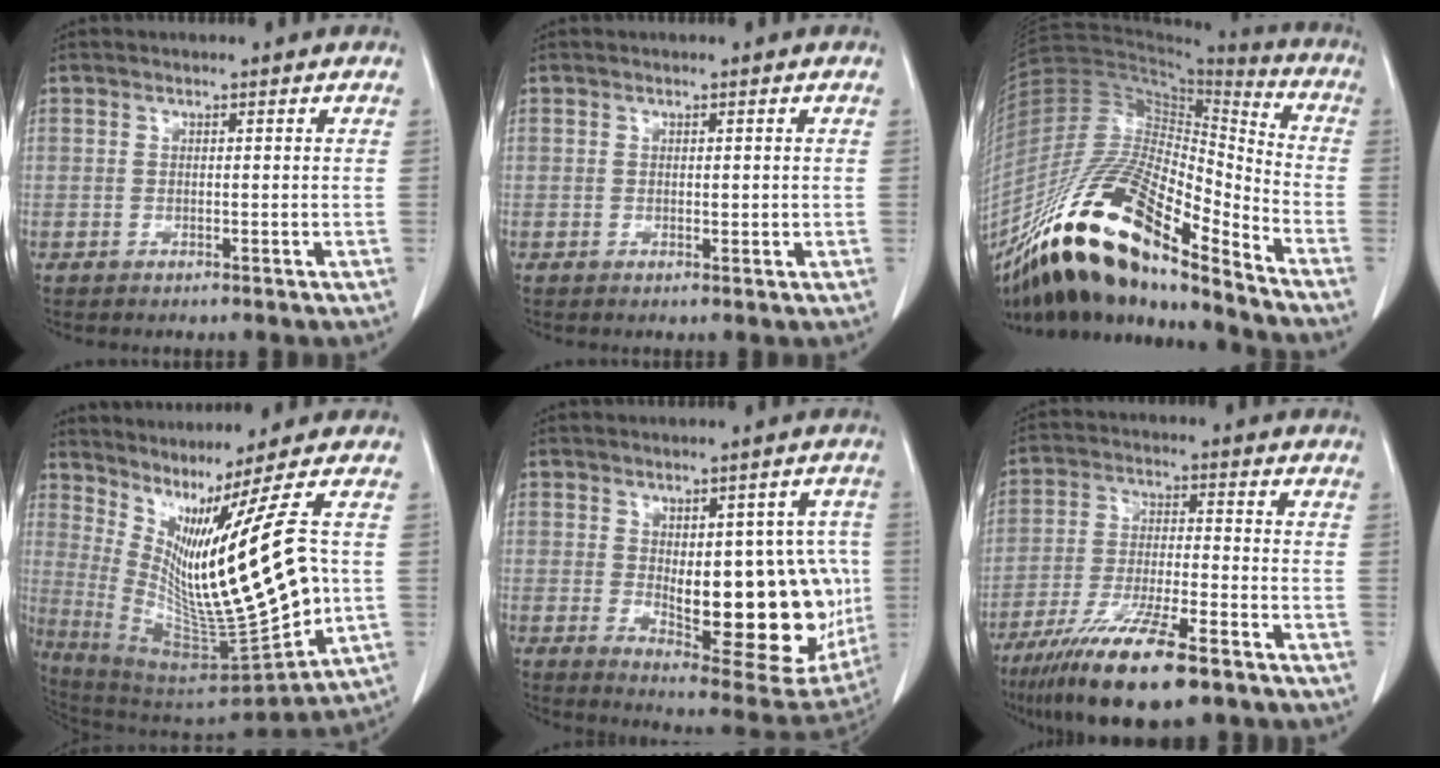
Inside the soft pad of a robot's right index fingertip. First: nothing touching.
{"total": 1.0, "force": [0.1, 0.5, 0.9], "torque": [-0.011, -0.002, 0.004]}
{"total": 24.9, "force": [-16.9, 5.3, 17.5], "torque": [-0.341, -0.012, -0.306]}
{"total": 17.8, "force": [3.0, 0.4, 17.5], "torque": [-0.301, -0.029, 0.071]}
{"total": 18.4, "force": [-1.1, 7.2, 16.9], "torque": [-0.200, 0.004, 0.010]}
{"total": 14.7, "force": [-9.8, 2.2, 10.7], "torque": [-0.206, -0.036, -0.173]}